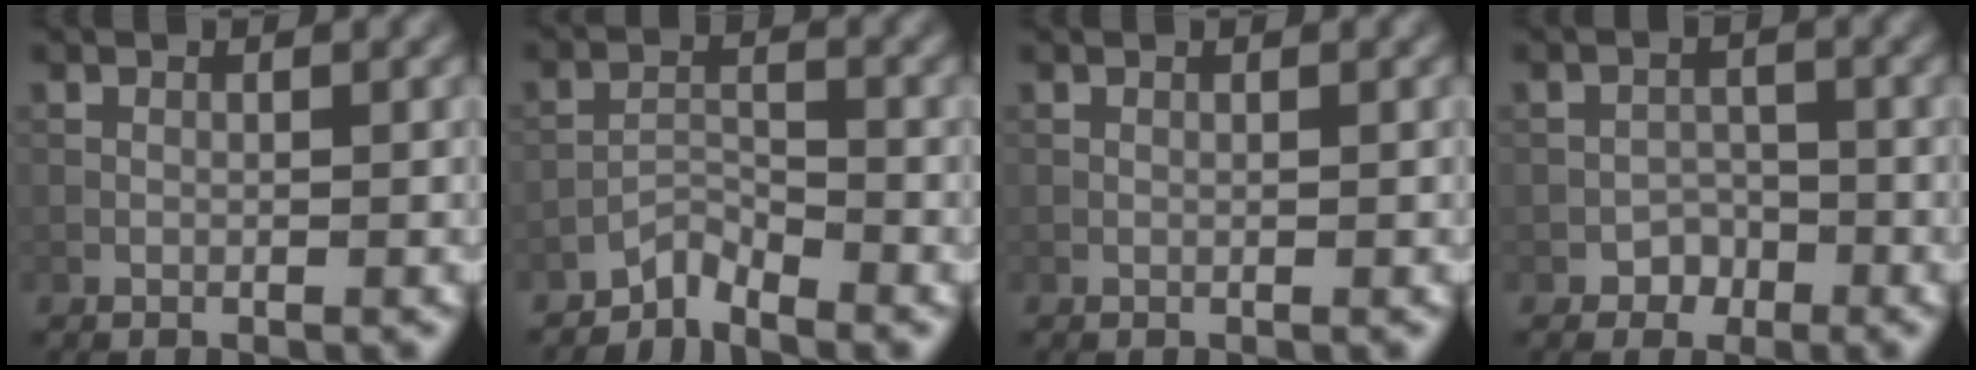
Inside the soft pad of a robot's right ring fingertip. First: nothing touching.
{"total": 2.2, "force": [-2.2, 0.3, 0.4], "torque": [-0.003, 0.009, -0.047]}
{"total": 0.0}
{"total": 1.8, "force": [-1.2, 1.3, 0.2], "torque": [0.004, 0.008, -0.020]}